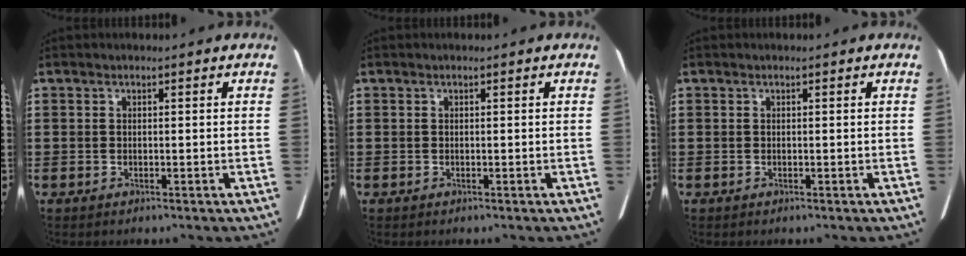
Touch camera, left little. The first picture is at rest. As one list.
[{"total": 0.0}, {"total": 0.0}]